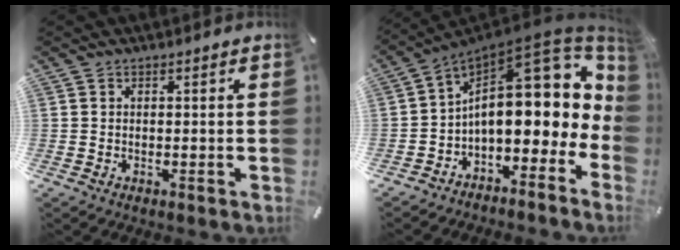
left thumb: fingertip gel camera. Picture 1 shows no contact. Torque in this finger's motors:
{"motor_torque": [0.24, 2.72, 1.50, 1.26, 0.57]}